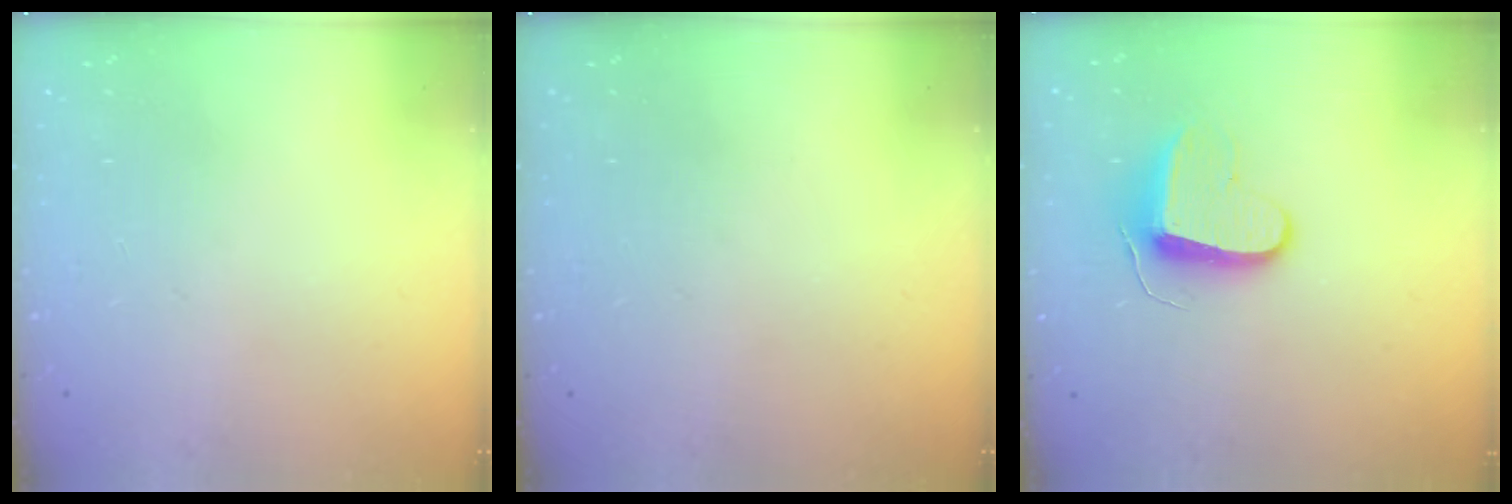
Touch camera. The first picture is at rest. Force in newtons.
{"total": 0.0}
{"total": 9.9, "press": 9.9, "slide": 0.3}